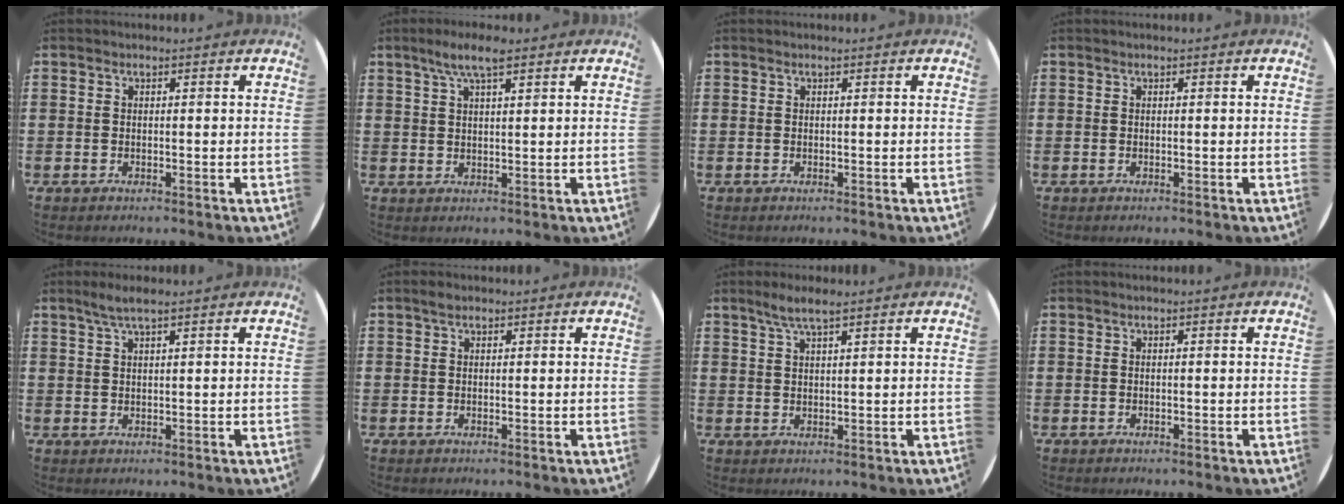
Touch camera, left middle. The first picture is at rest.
{"total": 4.9, "force": [3.3, 1.1, 3.4], "torque": [-0.066, 0.005, 0.056]}
{"total": 0.0}
{"total": 0.0}
{"total": 2.5, "force": [1.8, 0.1, 1.7], "torque": [-0.033, 0.004, 0.032]}
{"total": 0.9, "force": [0.6, 0.5, 0.4], "torque": [-0.002, 0.002, 0.009]}
{"total": 3.2, "force": [2.3, 0.4, 2.1], "torque": [-0.045, 0.004, 0.041]}
{"total": 0.0}